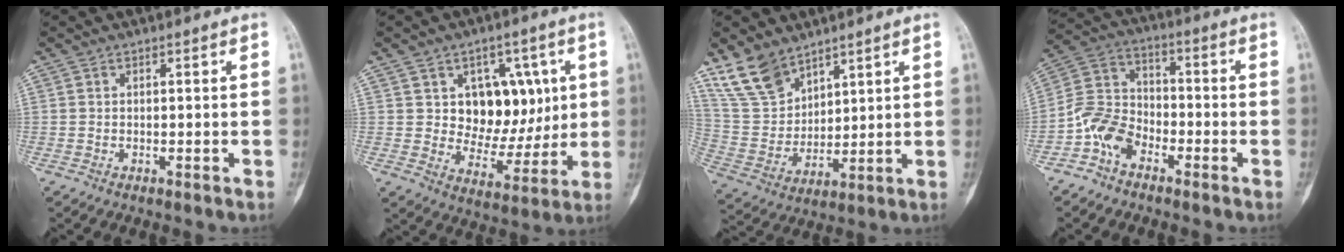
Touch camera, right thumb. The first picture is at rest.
{"total": 12.4, "force": [3.0, 9.2, 7.7], "torque": [-0.057, -0.019, 0.056]}
{"total": 11.6, "force": [8.7, 6.3, 4.4], "torque": [-0.078, -0.039, 0.192]}
{"total": 8.7, "force": [-4.8, 5.9, 4.2], "torque": [-0.072, 0.047, -0.106]}